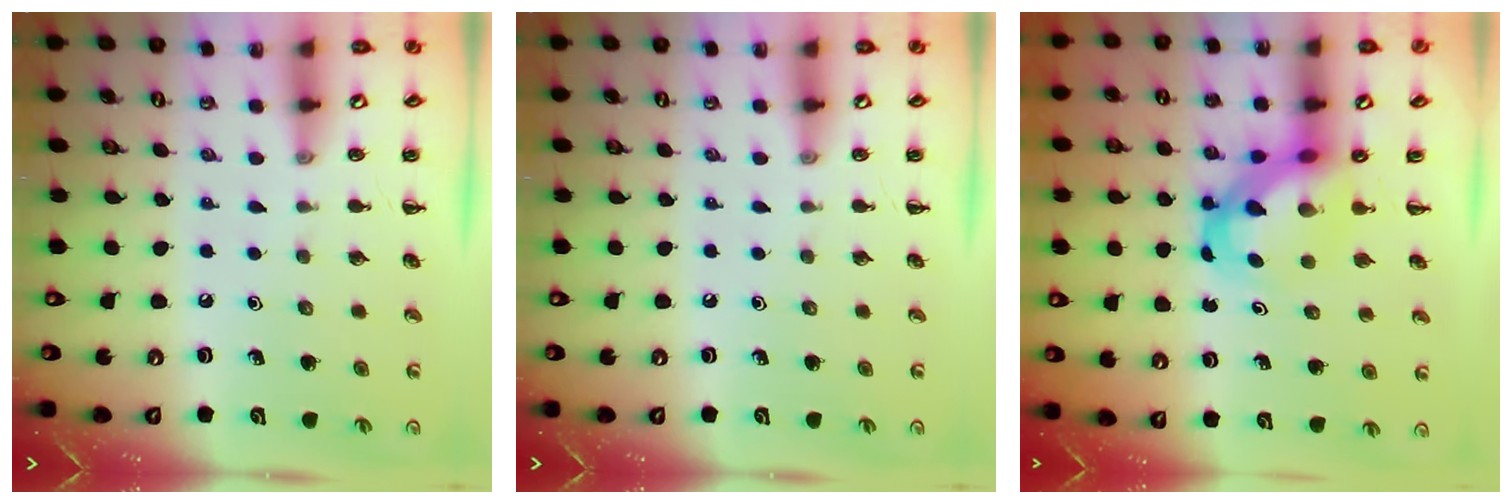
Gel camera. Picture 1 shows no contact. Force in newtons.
{"total": 0.0}
{"total": 5.1, "press": 5.0, "slide": 1.2}